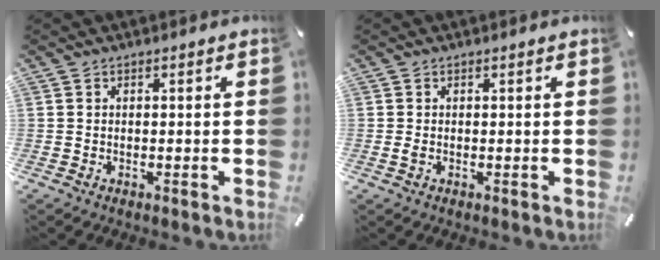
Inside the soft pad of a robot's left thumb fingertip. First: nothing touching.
{"total": 0.9, "force": [-0.1, 0.5, 0.7], "torque": [-0.014, 0.001, -0.002]}